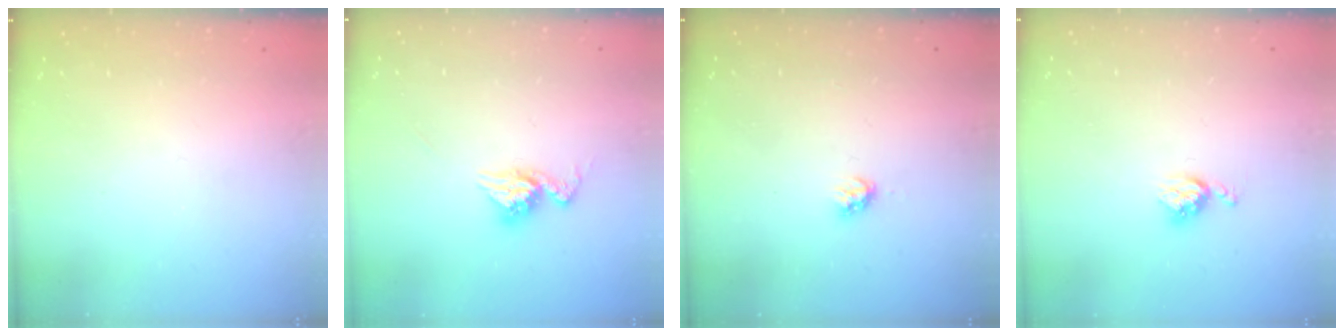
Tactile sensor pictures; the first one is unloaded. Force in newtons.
{"total": 11.1, "press": 11.0, "slide": 0.9}
{"total": 2.8, "press": 2.8, "slide": 0.2}
{"total": 4.2, "press": 4.2, "slide": 0.5}